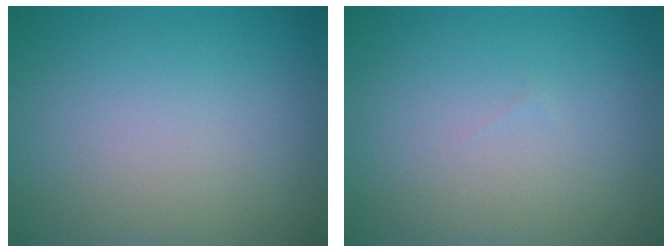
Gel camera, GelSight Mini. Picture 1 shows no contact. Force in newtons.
{"total": 0.0}